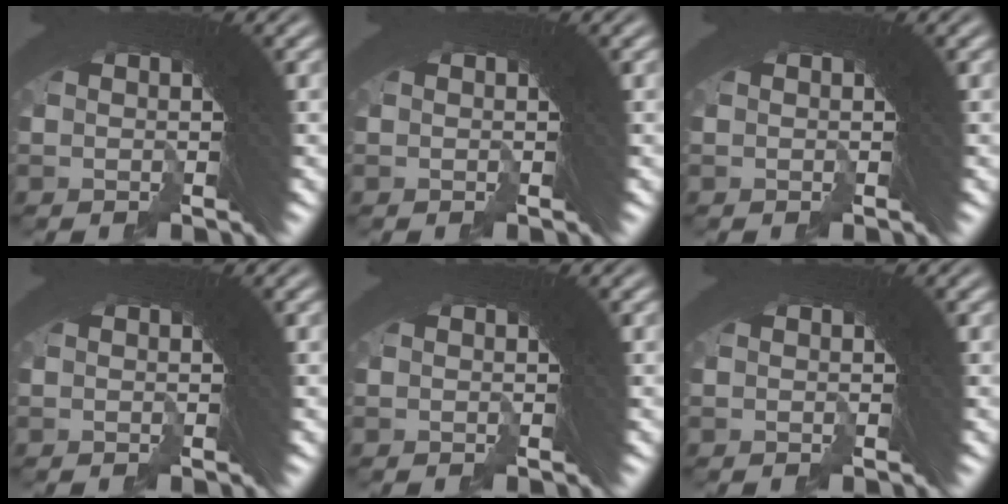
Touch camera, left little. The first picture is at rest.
{"total": 0.0}
{"total": 0.0}
{"total": 0.0}
{"total": 0.0}
{"total": 0.0}